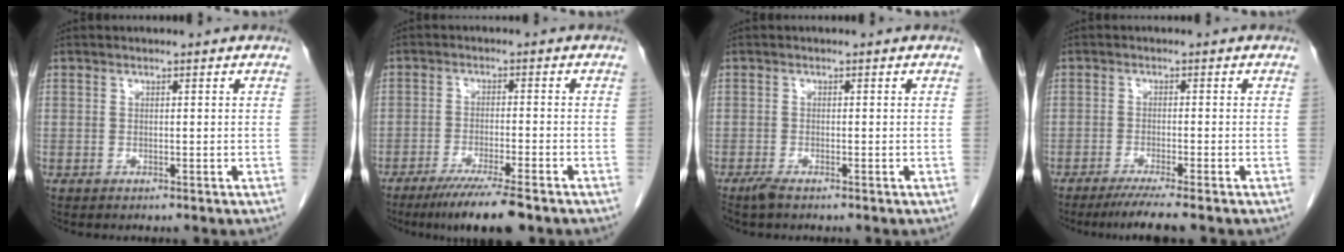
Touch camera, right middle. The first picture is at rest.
{"total": 8.1, "force": [-6.0, 0.0, 5.5], "torque": [-0.088, -0.021, -0.097]}
{"total": 1.6, "force": [-1.2, 0.2, 0.9], "torque": [-0.027, -0.005, -0.025]}
{"total": 5.1, "force": [-4.1, -0.9, 2.9], "torque": [-0.045, -0.015, -0.067]}